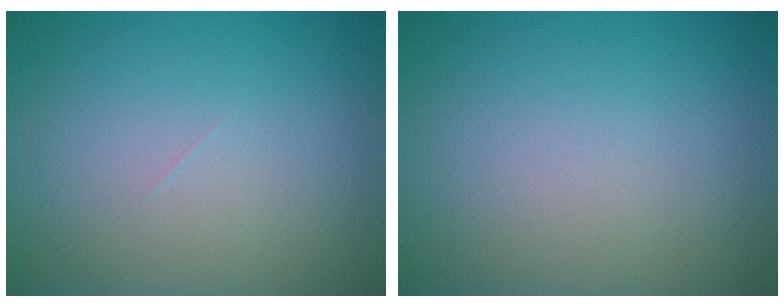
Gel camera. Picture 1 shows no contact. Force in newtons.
{"total": 0.0}